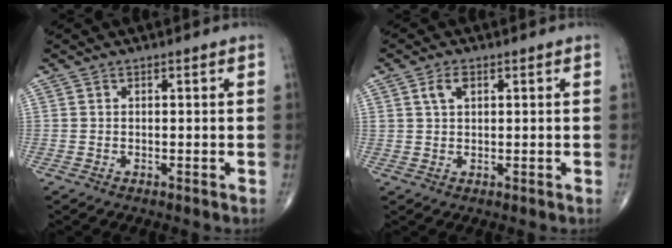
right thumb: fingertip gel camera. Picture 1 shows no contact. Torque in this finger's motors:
{"motor_torque": [0.27, 0.25, 0.39, 0.38, 0.04]}